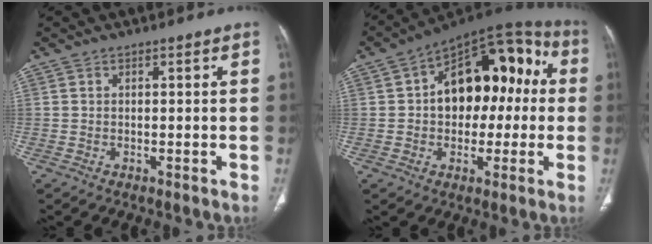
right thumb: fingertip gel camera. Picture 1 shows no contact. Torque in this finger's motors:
{"motor_torque": [0.15, 2.29, 1.57, -0.22, 0.12]}